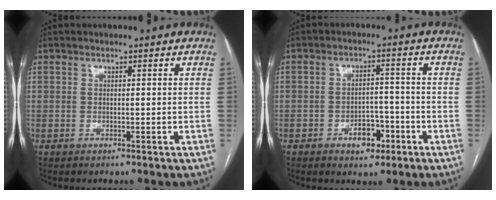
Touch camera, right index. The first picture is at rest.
{"total": 4.9, "force": [-2.4, 3.0, 3.0], "torque": [-0.036, 0.011, -0.034]}